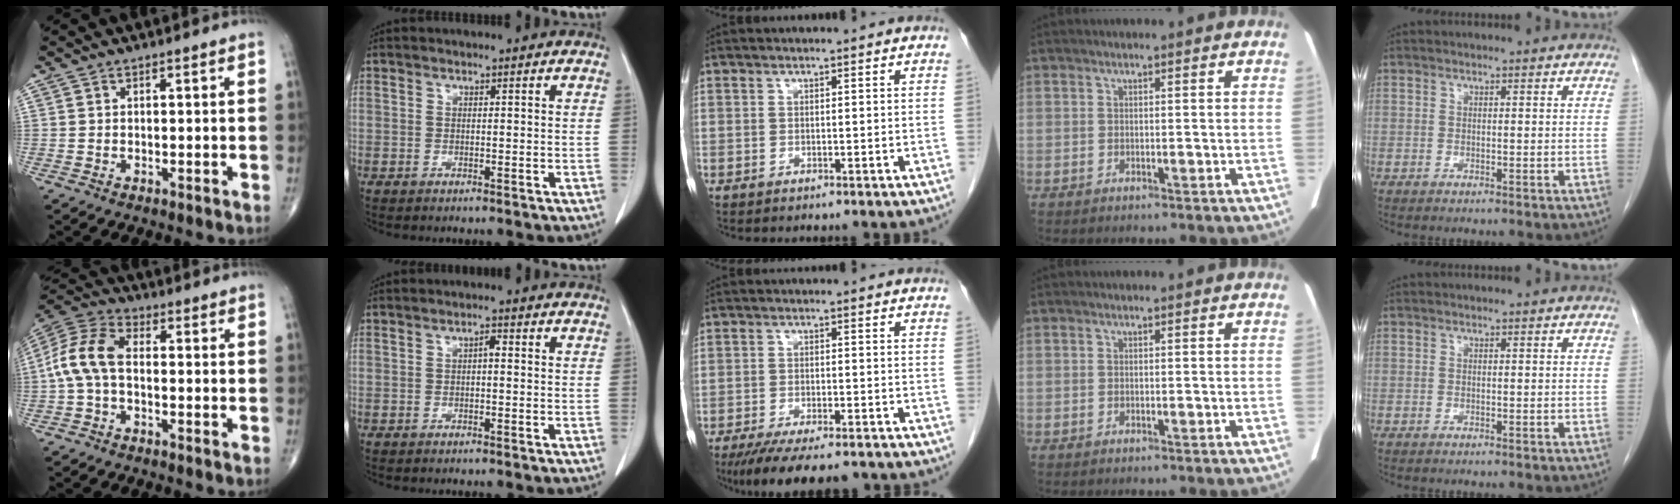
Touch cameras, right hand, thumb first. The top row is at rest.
{"thumb": {"total": 9.7, "force": [-0.9, 5.6, 7.9], "torque": [-0.168, 0.030, -0.028]}, "index": {"total": 1.2, "force": [0.0, 0.5, 1.1], "torque": [-0.018, 0.004, -0.001]}, "middle": {"total": 11.7, "force": [-9.4, 2.6, 6.4], "torque": [-0.095, -0.018, -0.138]}}